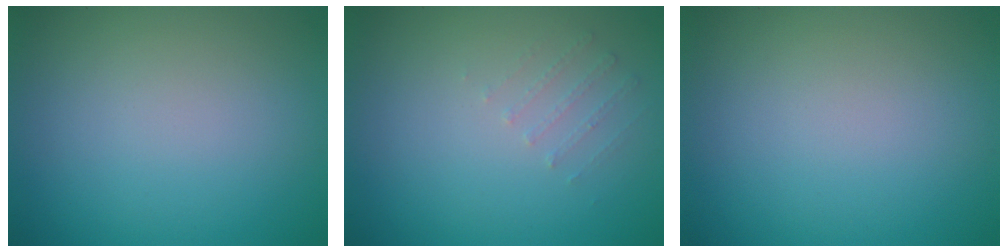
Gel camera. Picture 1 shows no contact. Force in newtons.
{"total": 0.6, "press": 0.5, "slide": 0.4}
{"total": 0.0}